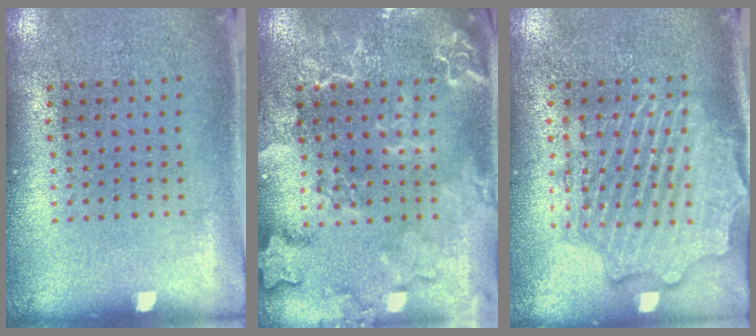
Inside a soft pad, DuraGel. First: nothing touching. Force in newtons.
{"total": 2.4, "press": 2.4, "slide": 0.3}
{"total": 2.5, "press": 2.4, "slide": 0.3}